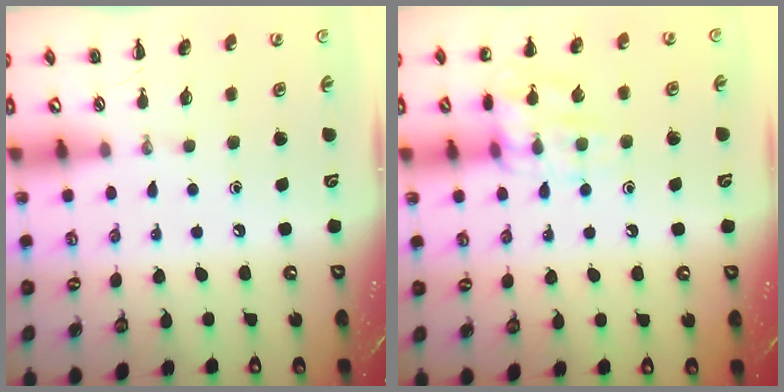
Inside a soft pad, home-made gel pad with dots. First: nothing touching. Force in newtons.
{"total": 12.5, "press": 12.5, "slide": 0.6}